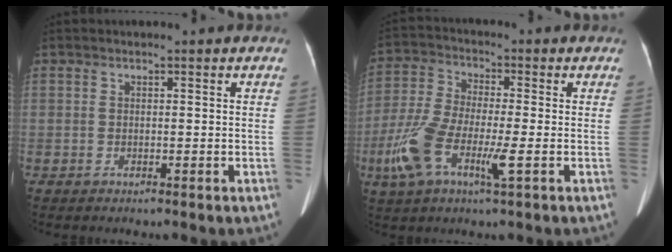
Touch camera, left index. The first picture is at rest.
{"total": 10.2, "force": [-3.1, 2.6, 9.4], "torque": [-0.216, 0.000, -0.060]}